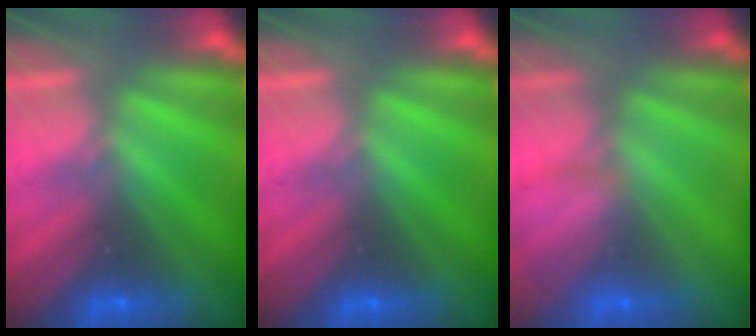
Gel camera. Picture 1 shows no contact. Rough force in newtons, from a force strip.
{"total": 0.0}
{"total": 3.3}